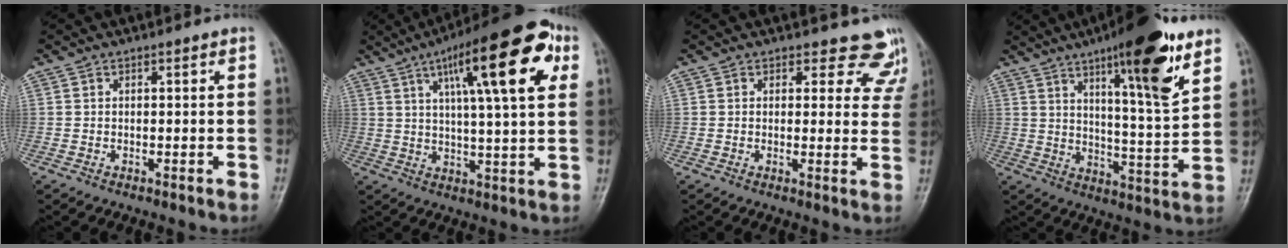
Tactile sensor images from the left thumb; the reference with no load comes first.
{"total": 20.5, "force": [8.1, 5.2, 18.0], "torque": [-0.241, 0.002, 0.116]}
{"total": 8.2, "force": [7.2, 3.9, 0.2], "torque": [0.056, -0.039, 0.050]}
{"total": 17.5, "force": [10.1, 3.4, 13.9], "torque": [-0.186, -0.057, 0.156]}